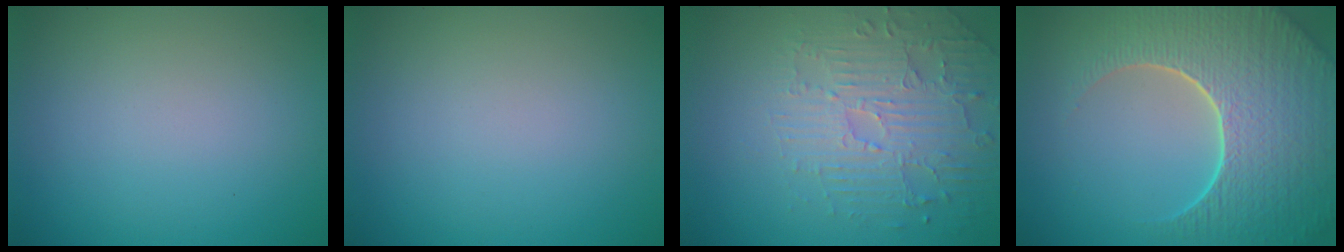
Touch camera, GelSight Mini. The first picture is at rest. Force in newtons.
{"total": 0.0}
{"total": 4.4, "press": 3.6, "slide": 2.6}
{"total": 9.3, "press": 6.6, "slide": 6.5}